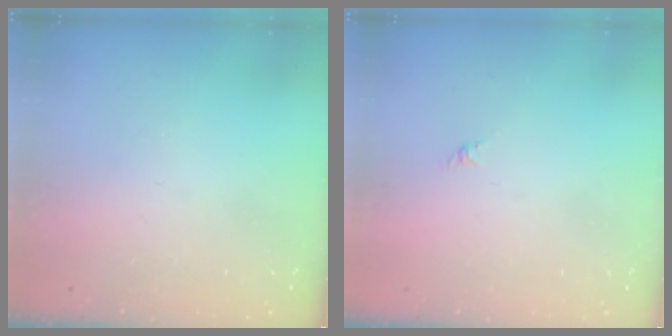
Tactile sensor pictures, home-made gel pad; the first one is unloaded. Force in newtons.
{"total": 0.0}